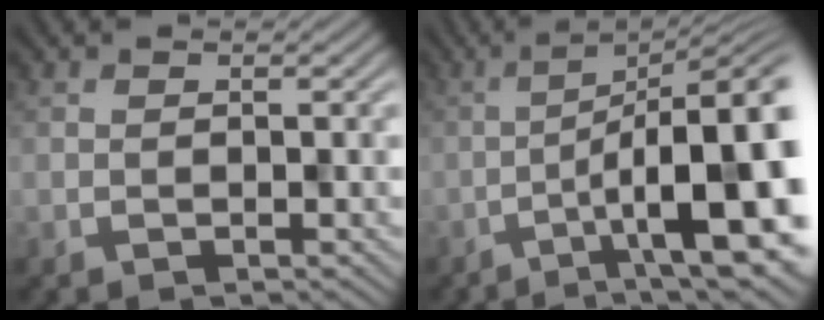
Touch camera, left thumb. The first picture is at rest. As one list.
[{"total": 14.0, "force": [-3.4, 4.2, 12.9], "torque": [-0.167, 0.000, -0.040]}]